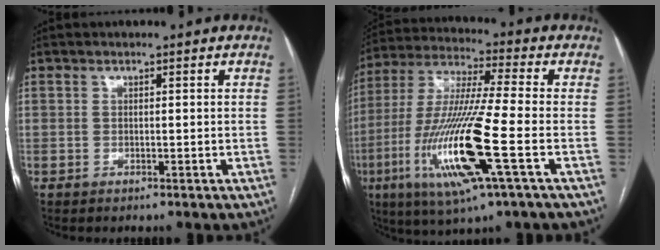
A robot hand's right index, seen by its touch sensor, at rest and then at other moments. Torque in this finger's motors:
{"motor_torque": [2.14, 0.00, 1.05, 0.21]}